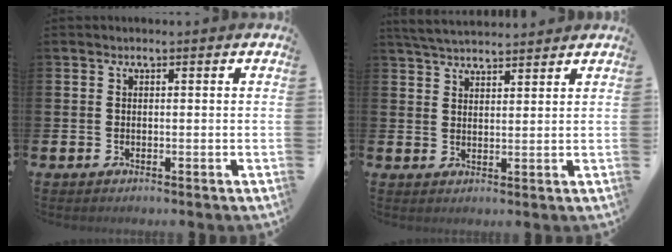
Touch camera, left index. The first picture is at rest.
{"total": 4.2, "force": [4.1, 0.5, 0.6], "torque": [-0.016, -0.019, 0.075]}